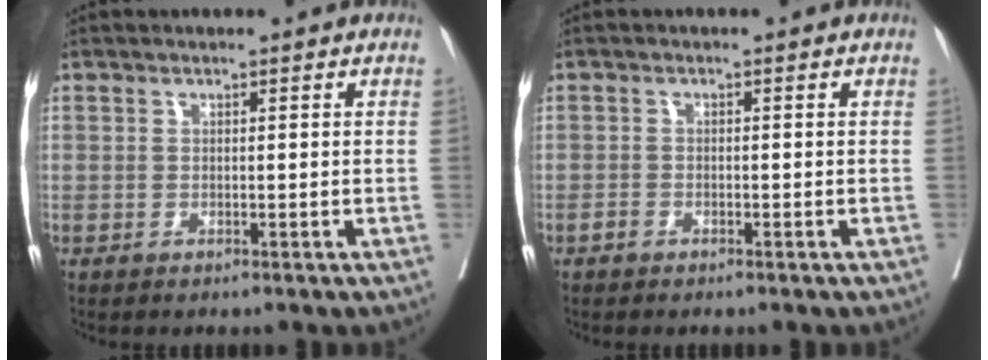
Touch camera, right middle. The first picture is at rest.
{"total": 0.9, "force": [-0.7, 0.5, 0.3], "torque": [-0.005, 0.003, -0.014]}